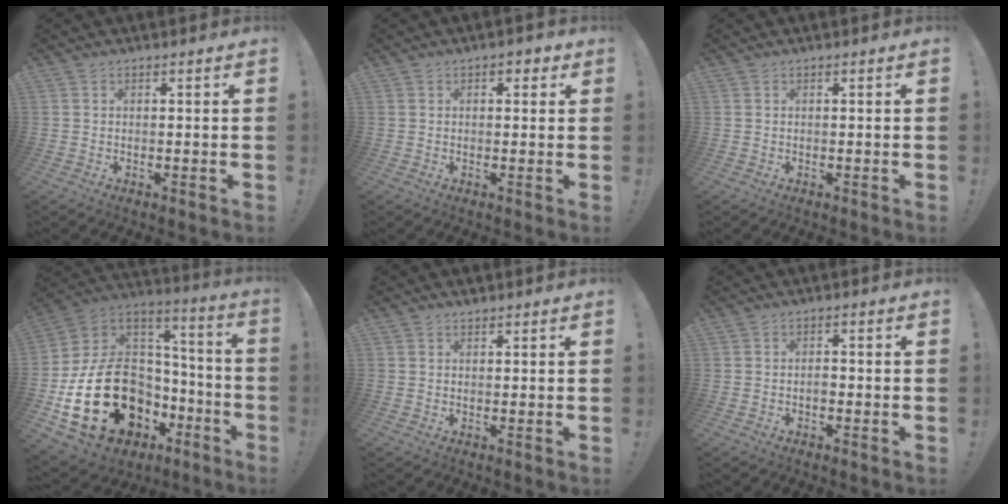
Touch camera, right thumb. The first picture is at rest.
{"total": 2.3, "force": [0.7, 1.6, 1.5], "torque": [-0.007, 0.001, 0.006]}
{"total": 0.0}
{"total": 26.0, "force": [-7.7, 18.2, 16.9], "torque": [-0.322, 0.028, -0.083]}
{"total": 0.6, "force": [0.6, 0.1, 0.0], "torque": [0.007, -0.004, 0.011]}
{"total": 1.5, "force": [-1.0, 0.8, 0.8], "torque": [-0.017, 0.003, -0.017]}